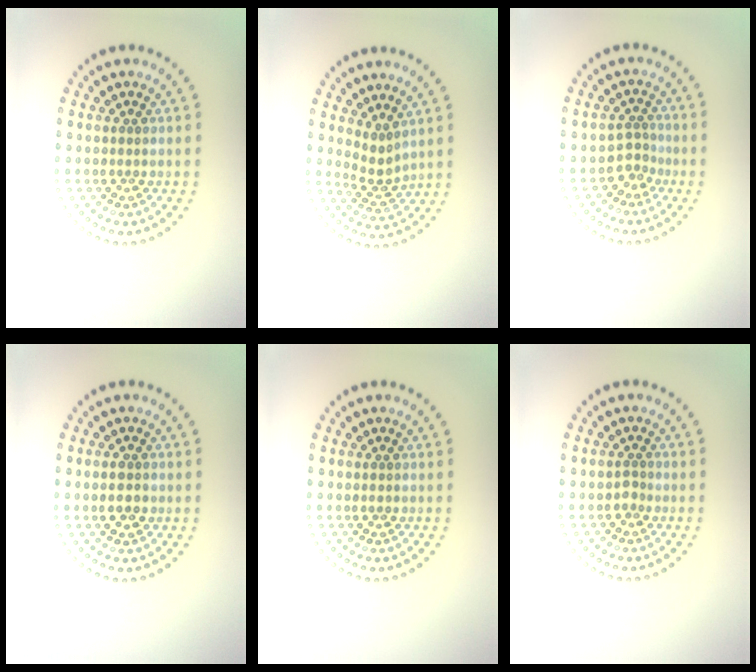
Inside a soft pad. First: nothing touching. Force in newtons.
{"total": 2.0, "press": 1.3, "slide": 1.5}
{"total": 1.9, "press": 1.3, "slide": 1.4}
{"total": 1.6, "press": 1.6, "slide": 0.2}
{"total": 0.5, "press": 0.5, "slide": 0.2}
{"total": 0.9, "press": 0.6, "slide": 0.6}